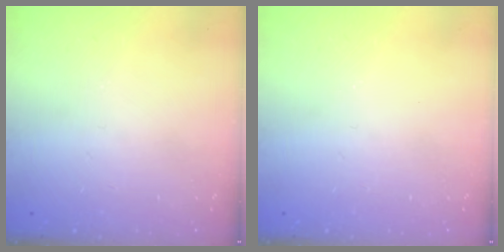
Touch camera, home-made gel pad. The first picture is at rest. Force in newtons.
{"total": 0.0}